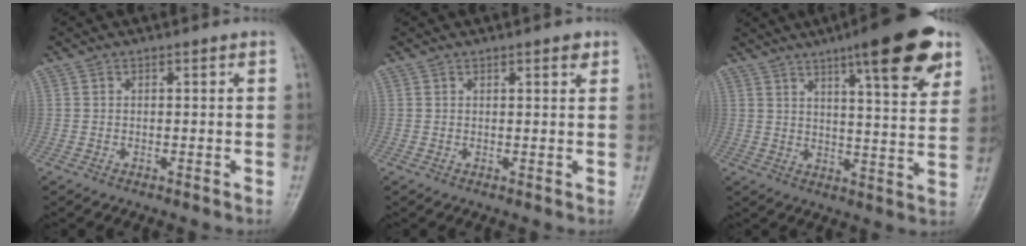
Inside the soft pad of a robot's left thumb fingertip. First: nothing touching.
{"total": 1.9, "force": [1.1, 0.5, 1.4], "torque": [-0.017, -0.005, 0.014]}
{"total": 16.9, "force": [9.8, 3.6, 13.4], "torque": [-0.163, -0.039, 0.136]}